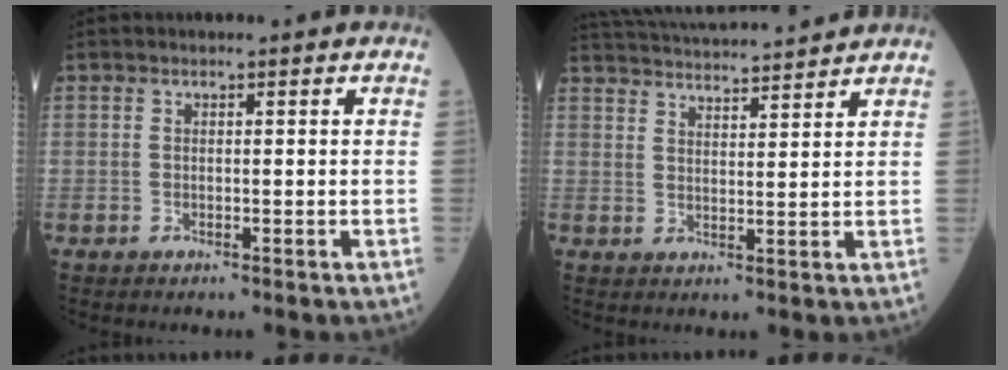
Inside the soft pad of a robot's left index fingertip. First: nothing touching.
{"total": 14.5, "force": [13.8, 1.0, 4.3], "torque": [-0.087, 0.032, 0.209]}